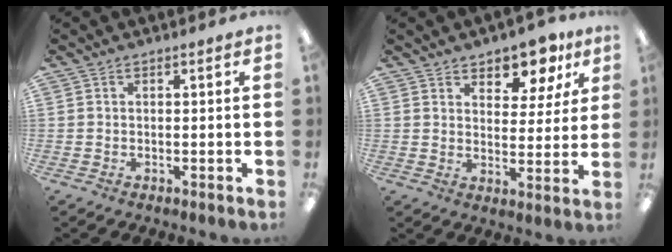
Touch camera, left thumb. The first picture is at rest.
{"total": 9.2, "force": [7.3, 4.3, 3.5], "torque": [-0.042, -0.050, 0.128]}